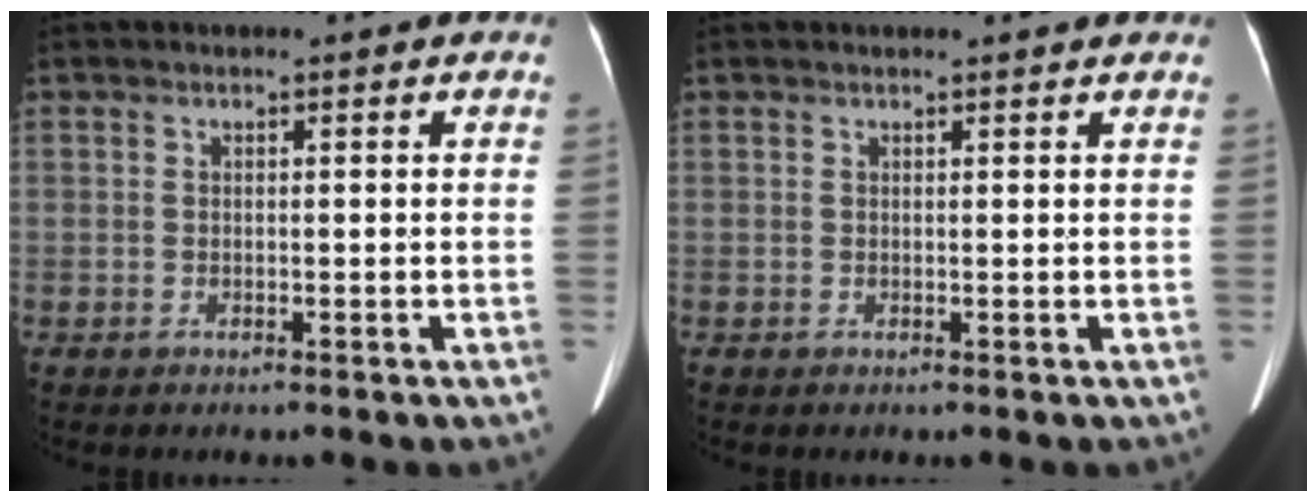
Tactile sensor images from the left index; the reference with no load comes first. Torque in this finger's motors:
{"motor_torque": [0.47, -0.84, 0.22, 0.02]}